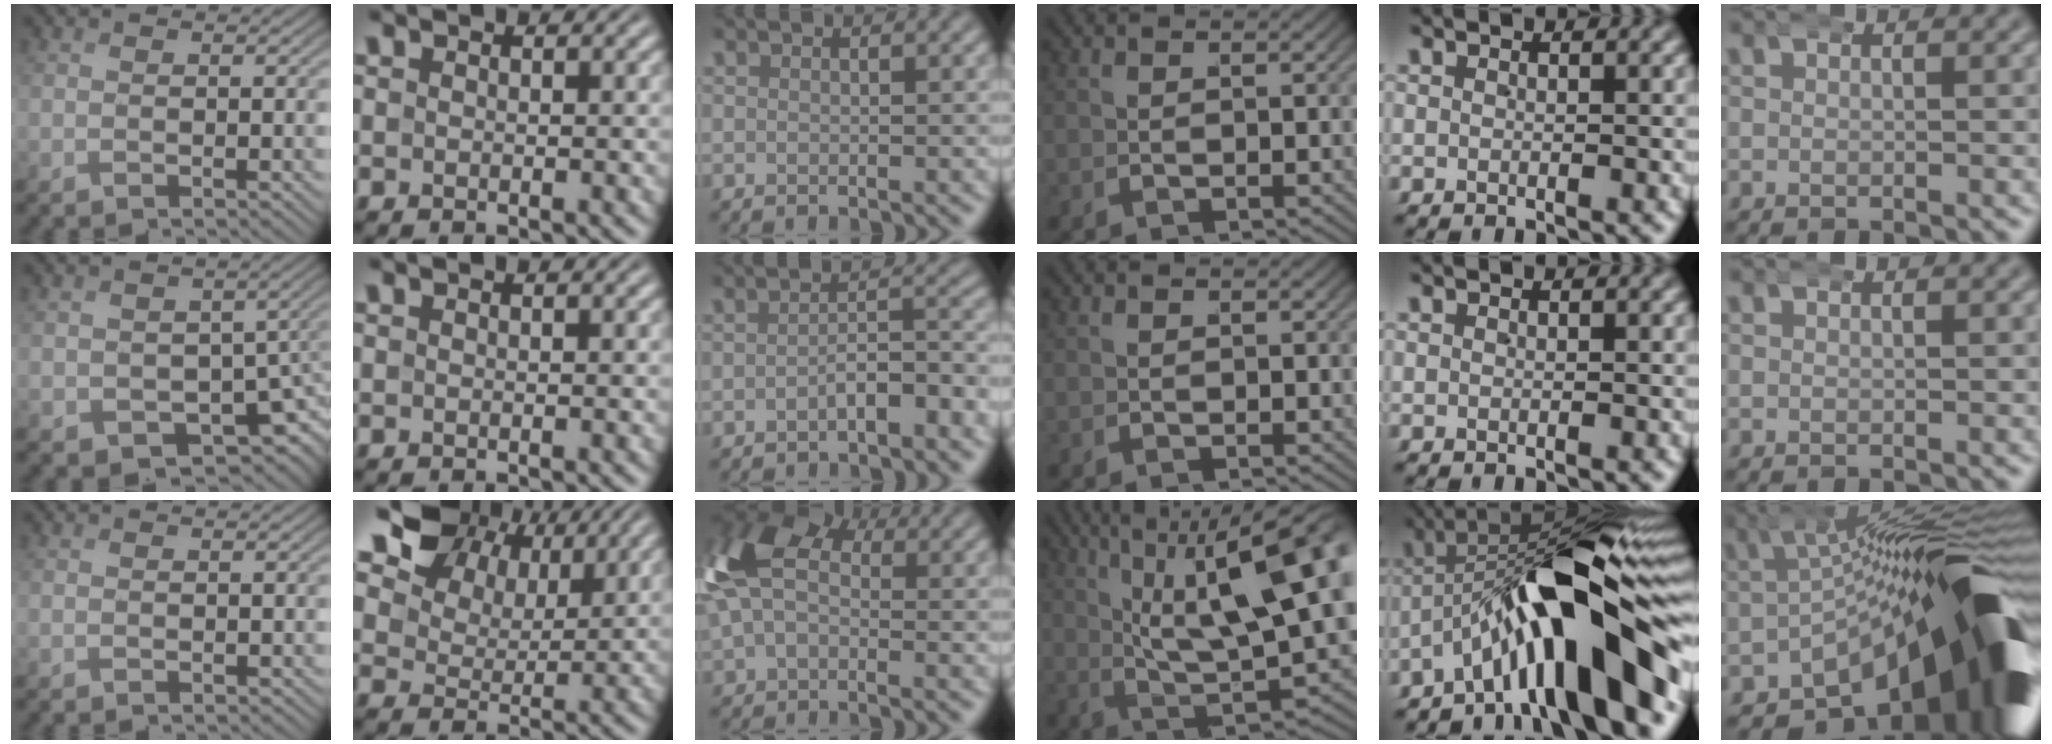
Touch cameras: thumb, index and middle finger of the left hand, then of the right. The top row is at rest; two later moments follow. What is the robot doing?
{"motion": "wrap", "object": "arm wrap"}